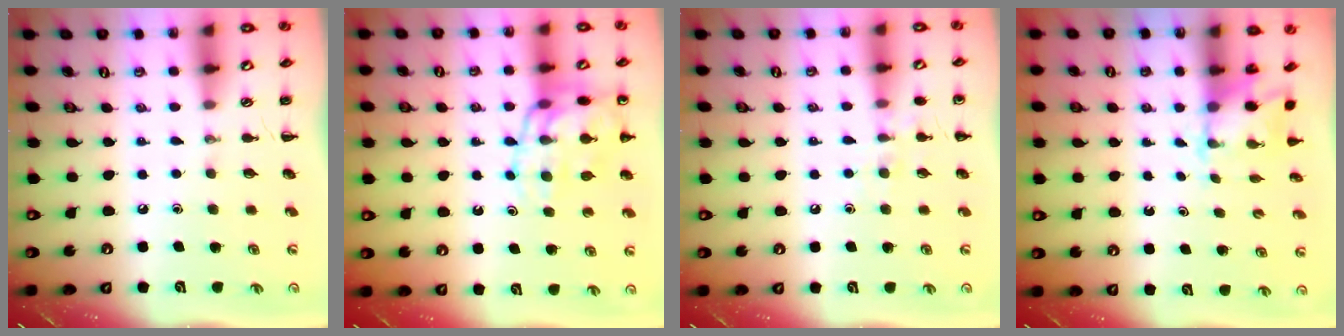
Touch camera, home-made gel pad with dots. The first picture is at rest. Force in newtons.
{"total": 14.7, "press": 14.5, "slide": 2.1}
{"total": 6.5, "press": 6.4, "slide": 1.3}
{"total": 2.2, "press": 2.1, "slide": 0.6}